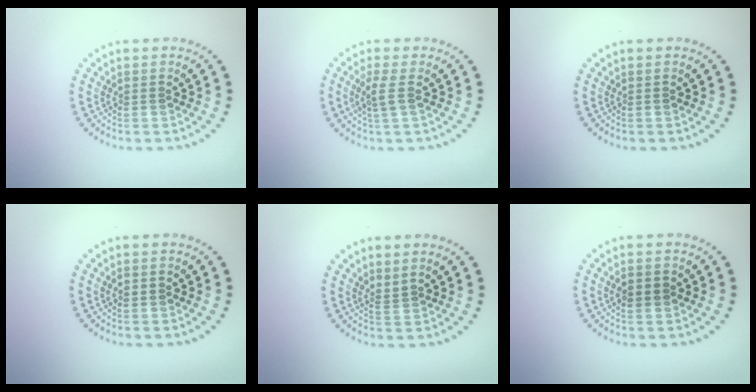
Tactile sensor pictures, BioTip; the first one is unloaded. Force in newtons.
{"total": 1.9, "press": 1.6, "slide": 0.9}
{"total": 0.0}
{"total": 0.8, "press": 0.8, "slide": 0.1}
{"total": 0.6, "press": 0.1, "slide": 0.6}
{"total": 1.9, "press": 1.9, "slide": 0.1}